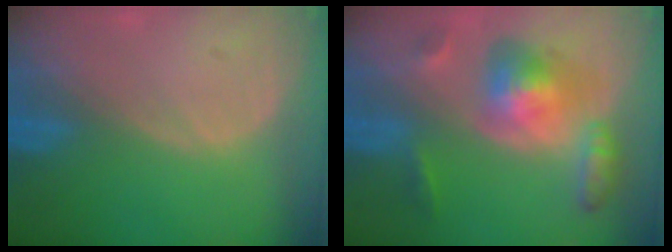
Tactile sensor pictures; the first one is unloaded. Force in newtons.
{"total": 8.1, "press": 8.1, "slide": 0.5}